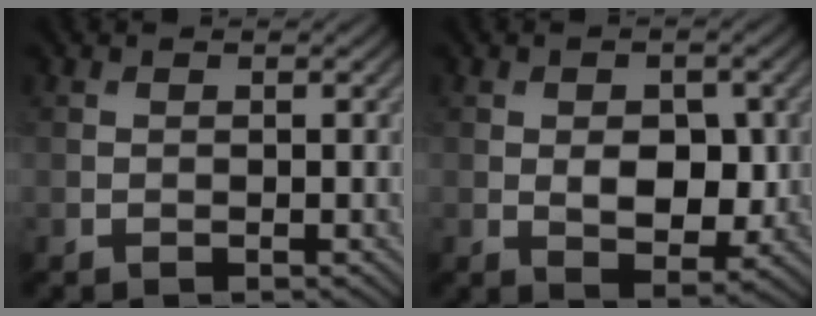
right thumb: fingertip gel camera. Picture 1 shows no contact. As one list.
[{"total": 5.2, "force": [-0.1, 3.2, 4.1], "torque": [-0.067, -0.008, 0.001]}]